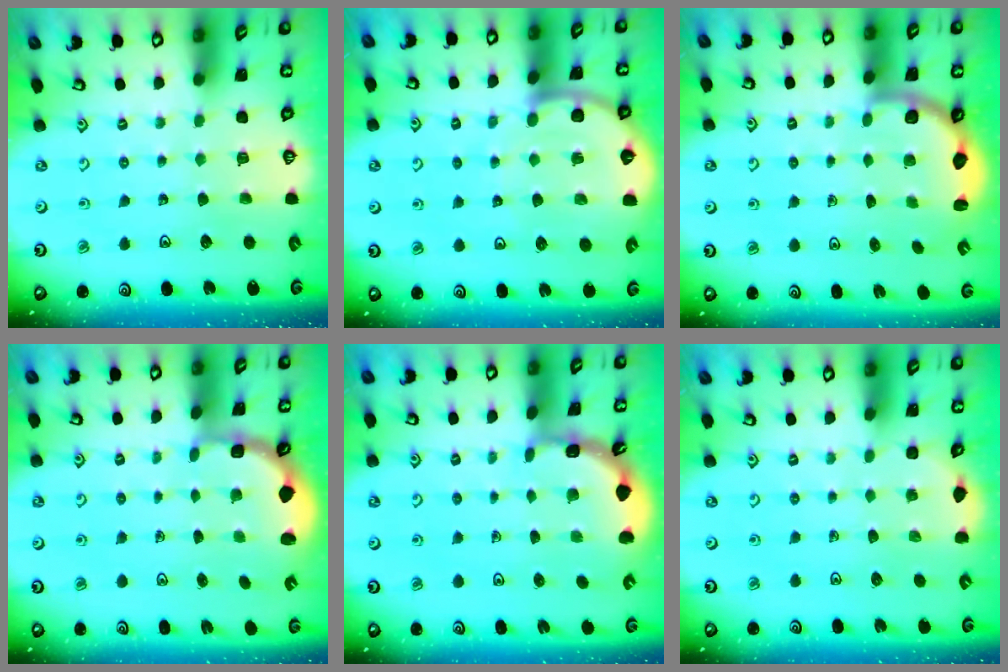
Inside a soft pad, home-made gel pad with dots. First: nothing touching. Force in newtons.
{"total": 7.3, "press": 7.2, "slide": 1.1}
{"total": 3.4, "press": 2.9, "slide": 1.8}
{"total": 2.6, "press": 2.0, "slide": 1.7}
{"total": 2.2, "press": 2.2, "slide": 0.1}
{"total": 1.5, "press": 1.2, "slide": 1.0}